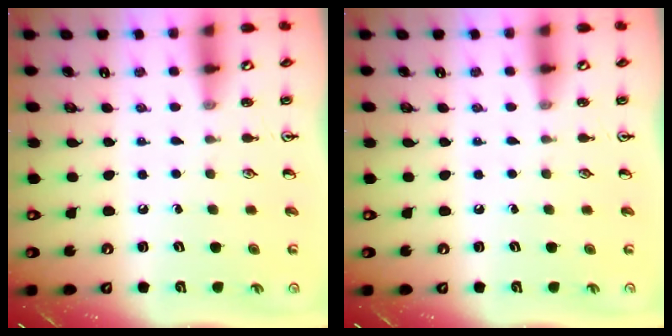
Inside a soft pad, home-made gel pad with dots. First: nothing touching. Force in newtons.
{"total": 0.0}